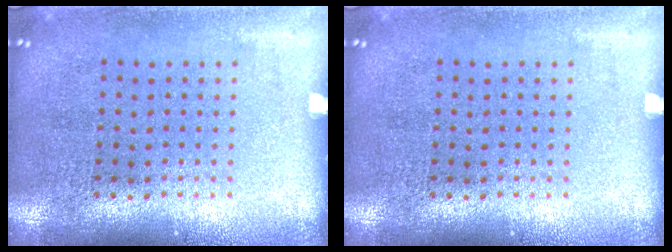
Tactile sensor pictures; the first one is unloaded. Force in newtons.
{"total": 0.0}